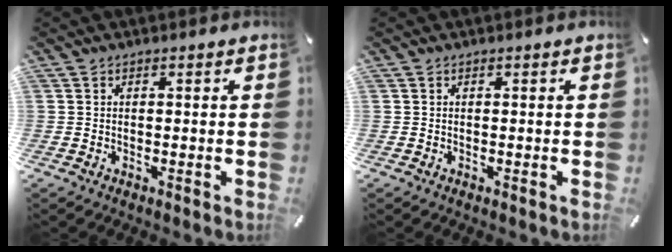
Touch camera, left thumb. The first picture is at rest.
{"total": 0.0}